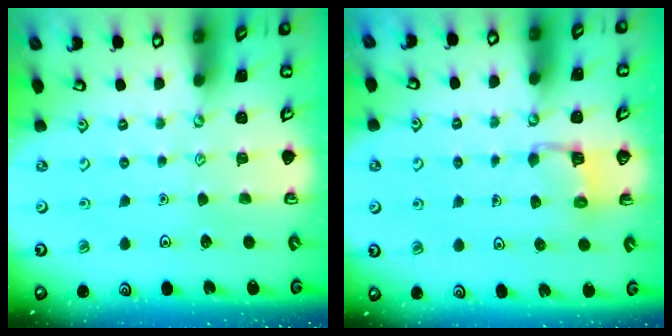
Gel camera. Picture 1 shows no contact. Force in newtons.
{"total": 3.3, "press": 3.3, "slide": 0.3}